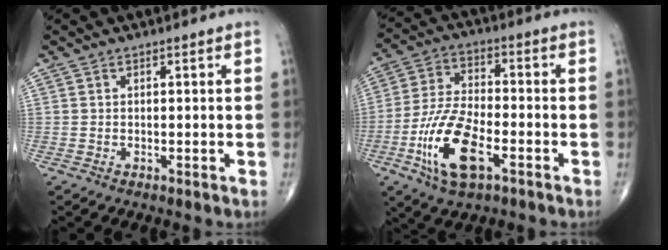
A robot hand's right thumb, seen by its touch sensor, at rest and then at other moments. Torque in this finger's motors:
{"motor_torque": [0.23, 0.32, 0.93, 0.46, 0.47]}